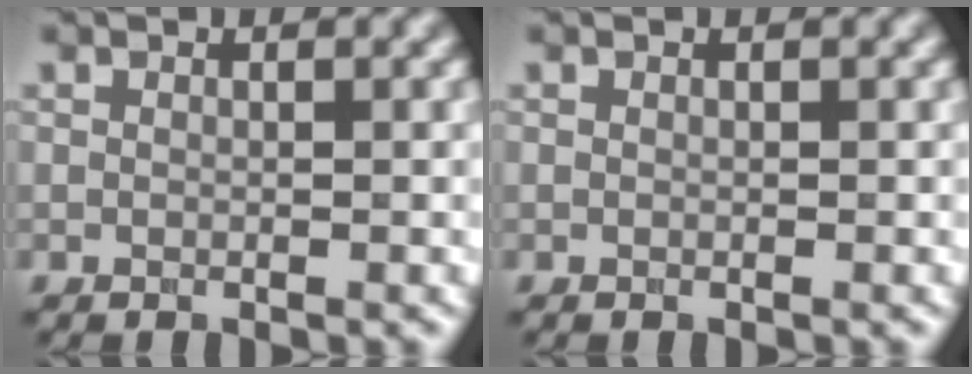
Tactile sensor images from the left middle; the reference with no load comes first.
{"total": 0.0}